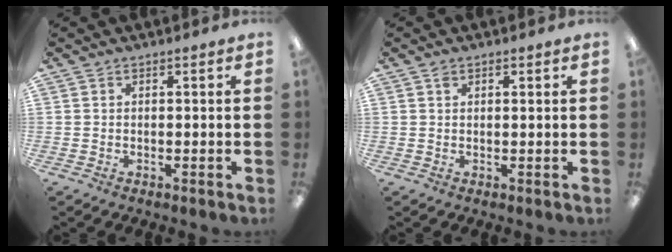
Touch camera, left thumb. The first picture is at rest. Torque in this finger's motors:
{"motor_torque": [0.02, 0.03, 0.06, 0.07, 0.00]}